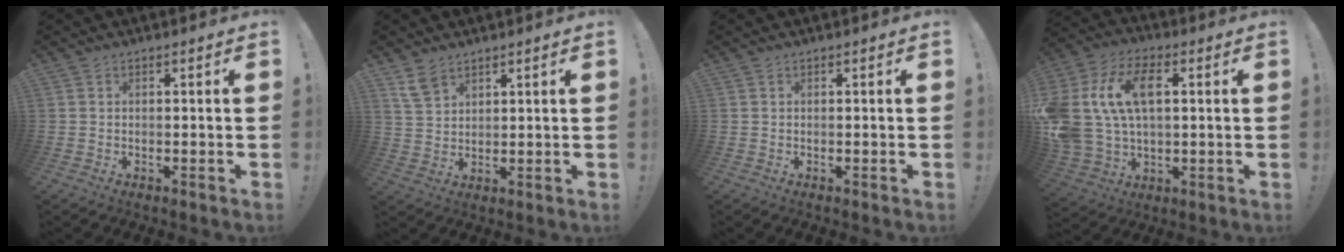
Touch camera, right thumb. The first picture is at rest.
{"total": 5.9, "force": [4.4, 3.2, 2.4], "torque": [-0.043, -0.017, 0.085]}
{"total": 0.0}
{"total": 18.5, "force": [4.4, 12.3, 13.0], "torque": [-0.257, 0.001, 0.079]}